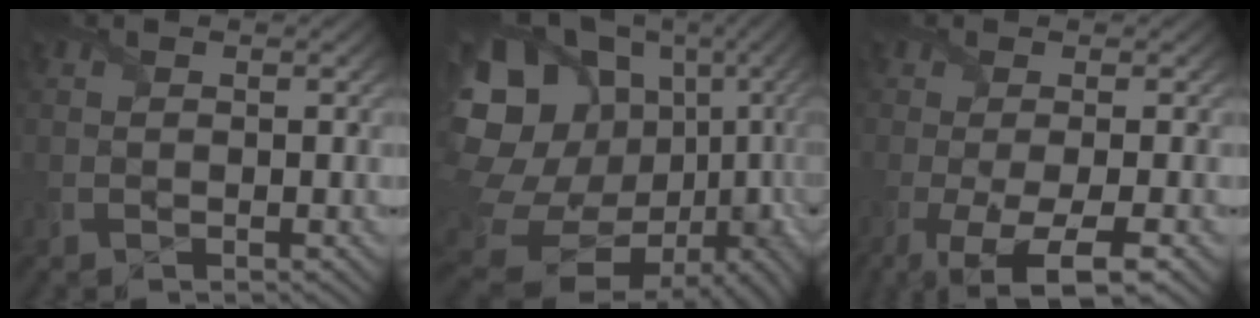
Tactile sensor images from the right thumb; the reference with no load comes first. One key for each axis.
{"total": 21.2, "fx": 1.2, "fy": 17.3, "fz": 12.1, "tx": -0.262, "ty": -0.038, "tz": 0.031}
{"total": 8.0, "fx": -4.0, "fy": 2.2, "fz": 6.6, "tx": -0.127, "ty": -0.016, "tz": -0.065}